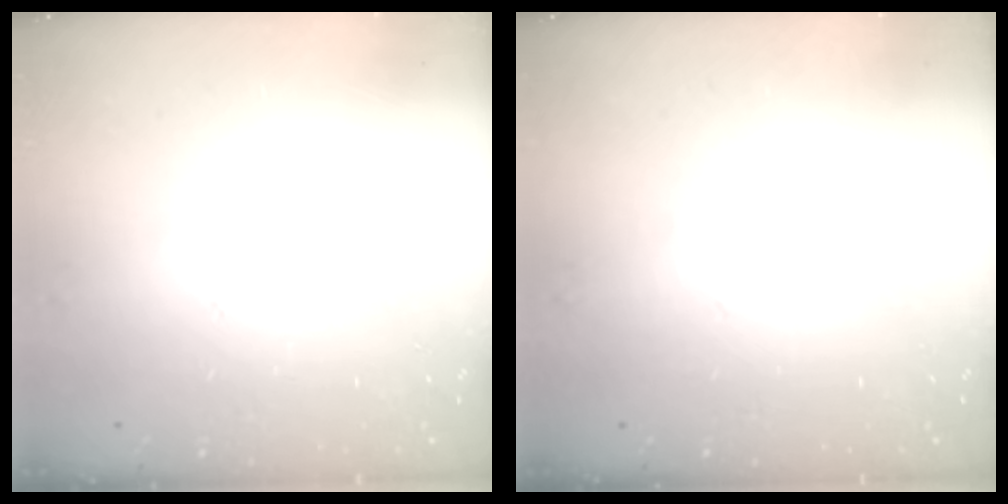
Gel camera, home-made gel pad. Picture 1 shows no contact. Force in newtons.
{"total": 0.0}